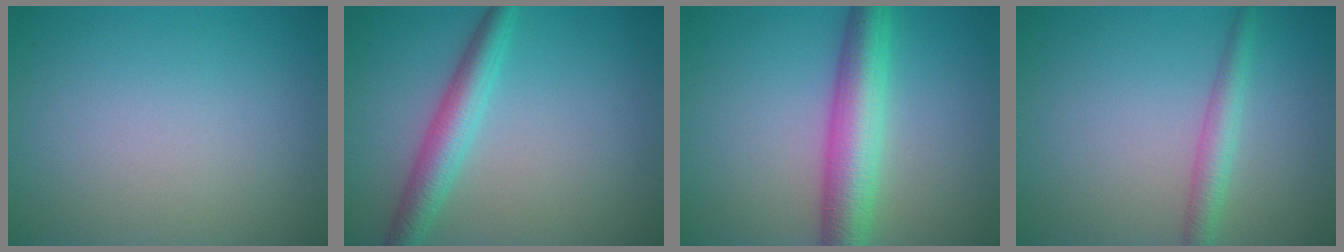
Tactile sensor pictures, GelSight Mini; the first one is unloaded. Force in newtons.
{"total": 3.9, "press": 3.9, "slide": 0.0}
{"total": 6.3, "press": 6.3, "slide": 0.1}
{"total": 2.4, "press": 2.4, "slide": 0.1}